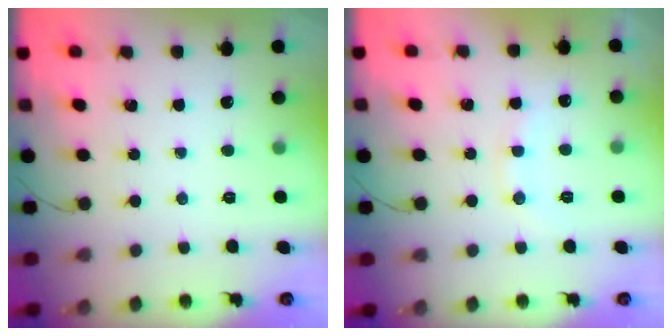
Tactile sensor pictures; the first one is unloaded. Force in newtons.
{"total": 8.4, "press": 8.3, "slide": 1.2}